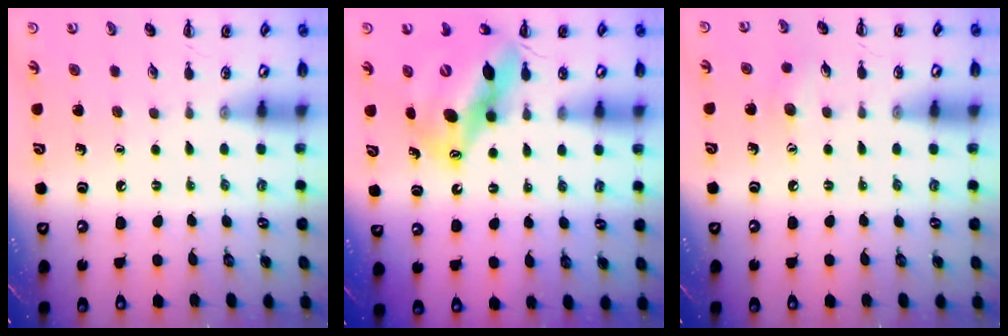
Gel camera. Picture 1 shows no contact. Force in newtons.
{"total": 13.8, "press": 13.4, "slide": 3.4}
{"total": 5.6, "press": 5.4, "slide": 1.5}